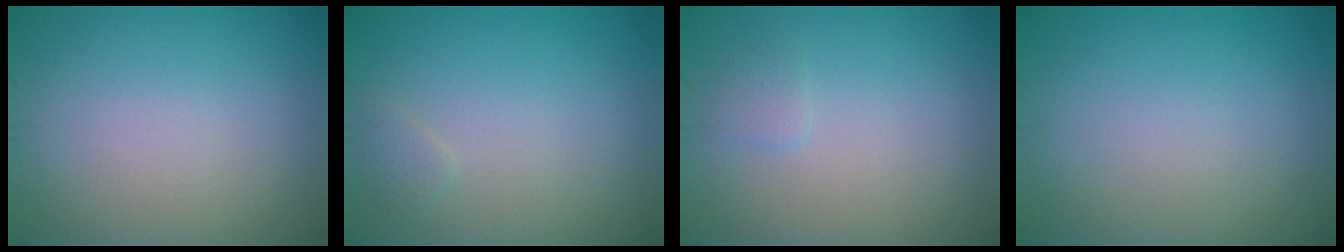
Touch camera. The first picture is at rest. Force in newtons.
{"total": 0.8, "press": 0.8, "slide": 0.1}
{"total": 0.9, "press": 0.9, "slide": 0.1}
{"total": 0.0}